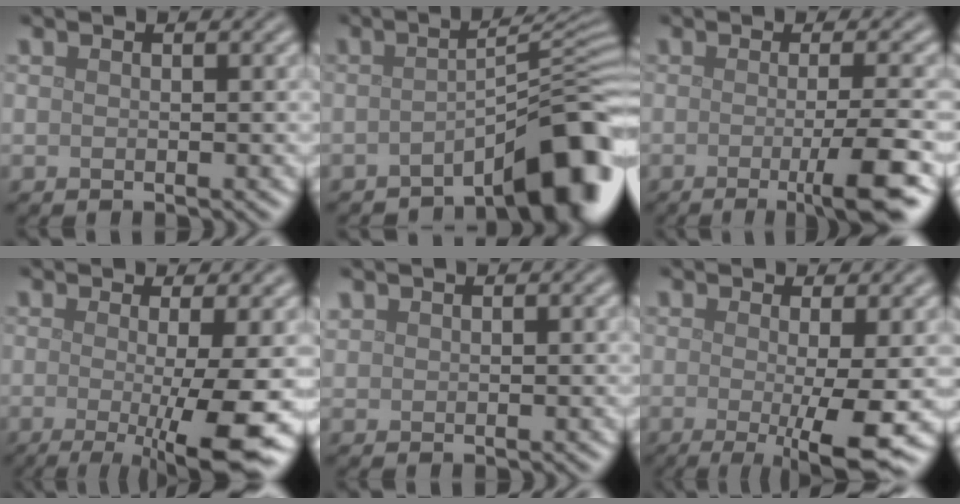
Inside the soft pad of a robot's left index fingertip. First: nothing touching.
{"total": 8.8, "force": [-4.8, 1.8, 7.1], "torque": [-0.079, 0.016, -0.080]}
{"total": 5.9, "force": [-1.5, 1.1, 5.6], "torque": [-0.077, -0.009, -0.028]}
{"total": 10.1, "force": [-1.8, 2.2, 9.7], "torque": [-0.128, -0.018, -0.023]}
{"total": 0.8, "force": [0.7, 0.3, 0.0], "torque": [-0.003, 0.002, 0.019]}
{"total": 7.1, "force": [-1.2, 1.2, 6.9], "torque": [-0.101, -0.016, -0.016]}